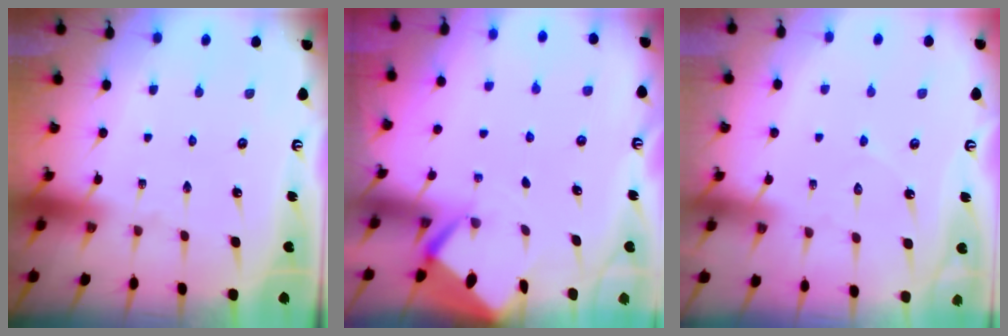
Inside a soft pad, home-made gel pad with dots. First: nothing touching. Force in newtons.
{"total": 2.6, "press": 2.6, "slide": 0.3}
{"total": 3.8, "press": 3.8, "slide": 0.3}